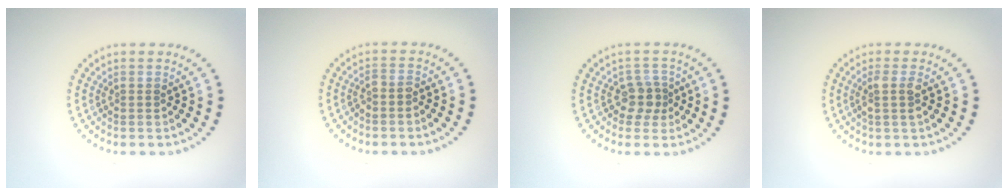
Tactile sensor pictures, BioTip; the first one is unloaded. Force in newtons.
{"total": 1.0, "press": 0.8, "slide": 0.6}
{"total": 2.3, "press": 1.8, "slide": 1.4}
{"total": 1.8, "press": 1.5, "slide": 1.0}